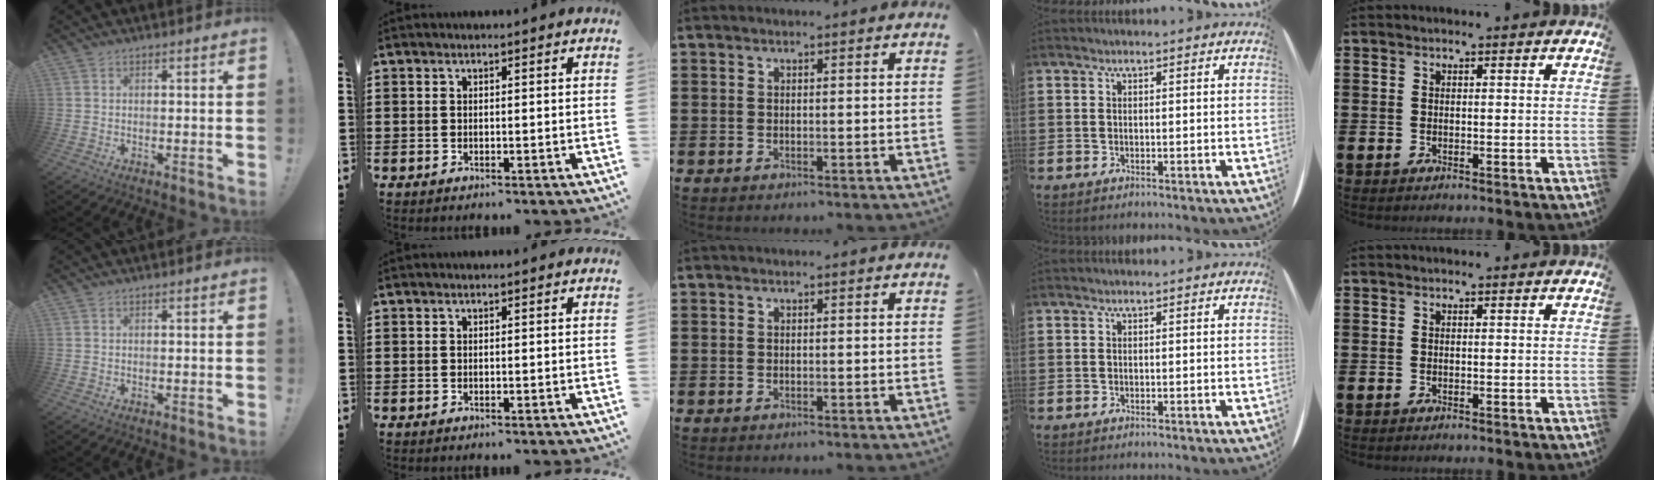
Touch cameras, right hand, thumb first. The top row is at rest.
{}